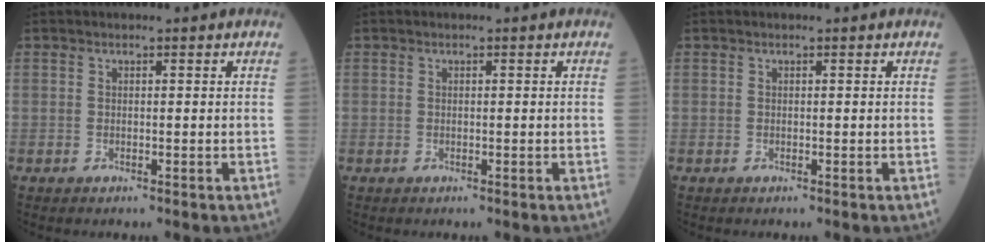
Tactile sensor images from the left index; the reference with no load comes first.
{"total": 0.0}
{"total": 0.0}